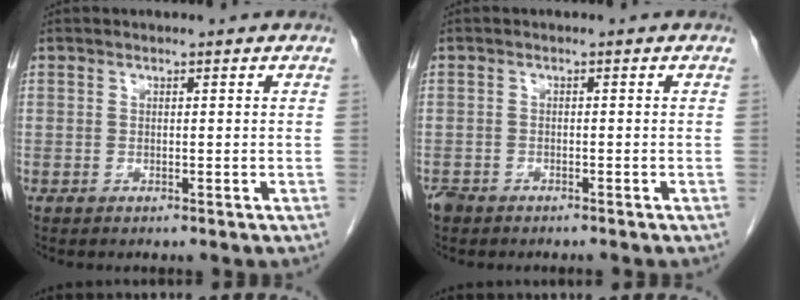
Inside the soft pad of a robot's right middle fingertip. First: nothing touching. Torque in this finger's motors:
{"motor_torque": [-0.13, 0.00, -0.05, -0.01]}